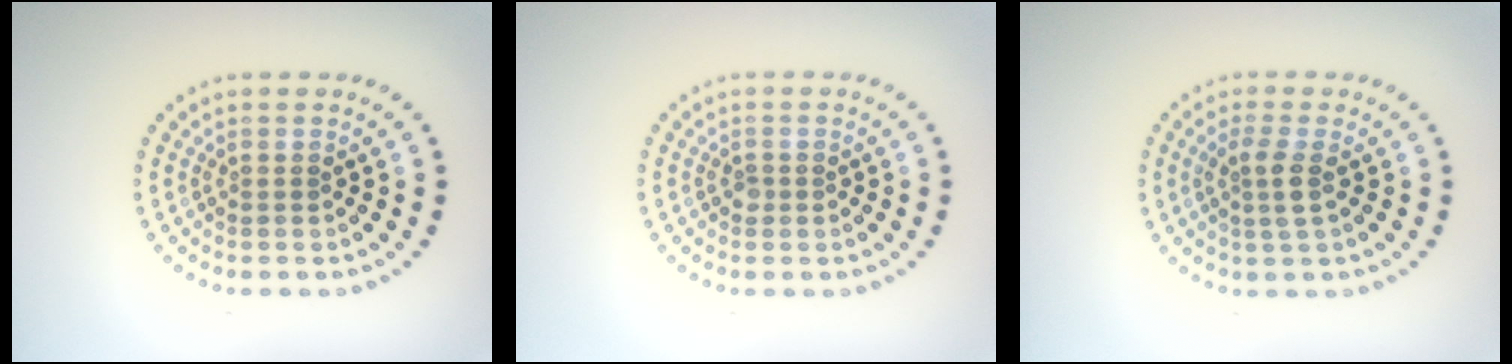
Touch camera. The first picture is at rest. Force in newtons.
{"total": 0.6, "press": 0.4, "slide": 0.4}
{"total": 2.0, "press": 1.7, "slide": 1.0}